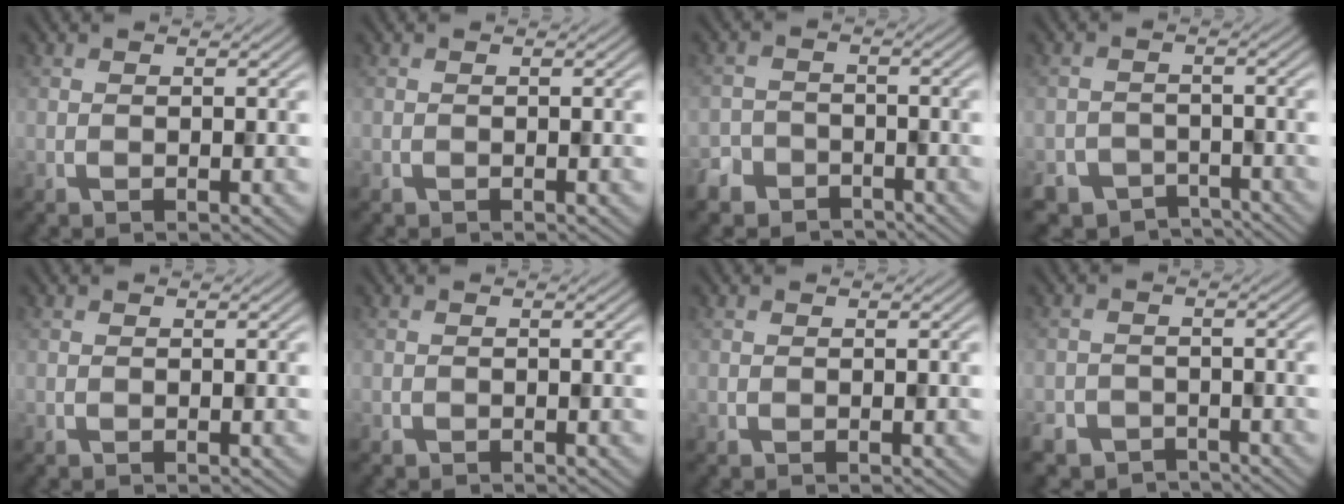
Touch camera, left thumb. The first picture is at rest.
{"total": 0.0}
{"total": 5.5, "force": [-4.6, 3.1, 0.3], "torque": [0.002, -0.008, -0.070]}
{"total": 6.0, "force": [-5.0, 3.3, 0.9], "torque": [-0.008, -0.013, -0.067]}
{"total": 0.0}
{"total": 0.6, "force": [-0.5, 0.1, -0.3], "torque": [0.005, -0.001, -0.007]}
{"total": 0.0}
{"total": 4.4, "force": [-3.8, 2.1, 0.4], "torque": [-0.005, -0.006, -0.060]}